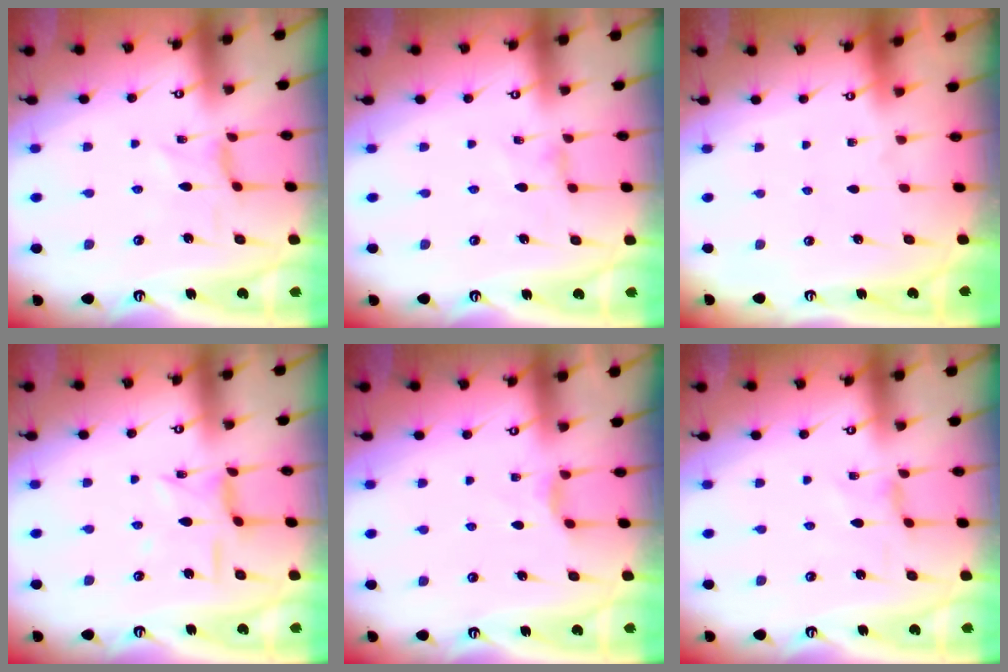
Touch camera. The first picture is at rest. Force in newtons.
{"total": 0.6, "press": 0.6, "slide": 0.2}
{"total": 0.0}
{"total": 5.8, "press": 5.8, "slide": 0.4}
{"total": 3.8, "press": 3.8, "slide": 0.6}
{"total": 1.1, "press": 1.0, "slide": 0.4}